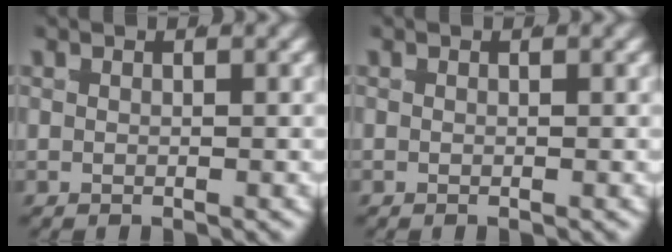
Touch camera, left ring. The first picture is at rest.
{"total": 0.0}